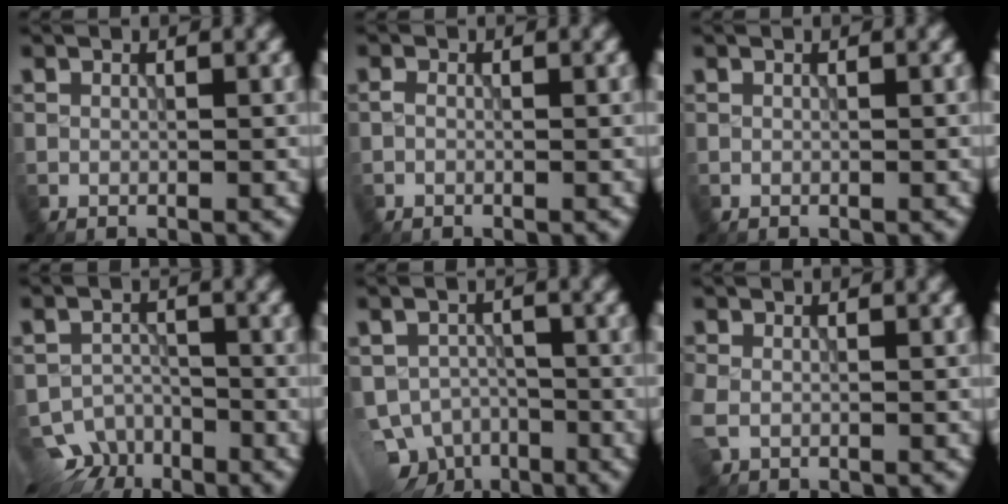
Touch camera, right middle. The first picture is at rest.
{"total": 0.9, "force": [-0.4, 0.6, 0.5], "torque": [-0.009, 0.000, -0.008]}
{"total": 0.0}
{"total": 5.6, "force": [-4.5, 3.3, 0.9], "torque": [0.004, -0.006, -0.064]}
{"total": 7.7, "force": [-5.2, 4.9, 2.9], "torque": [-0.039, -0.012, -0.074]}
{"total": 2.3, "force": [-0.6, 1.7, 1.4], "torque": [-0.038, -0.010, -0.011]}